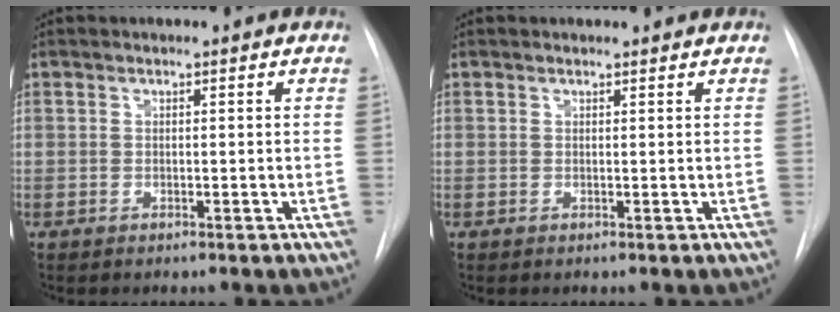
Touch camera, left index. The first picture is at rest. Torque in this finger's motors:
{"motor_torque": [0.07, -0.05, -0.05, 0.00]}